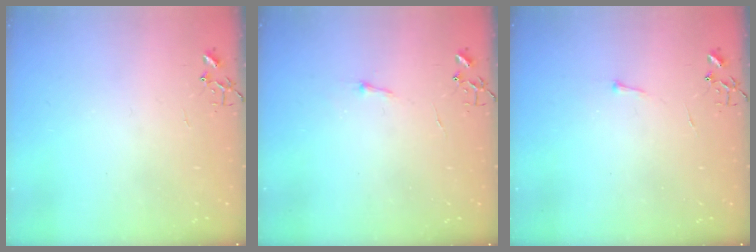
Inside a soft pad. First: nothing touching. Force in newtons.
{"total": 3.1, "press": 3.1, "slide": 0.4}
{"total": 2.9, "press": 2.9, "slide": 0.4}